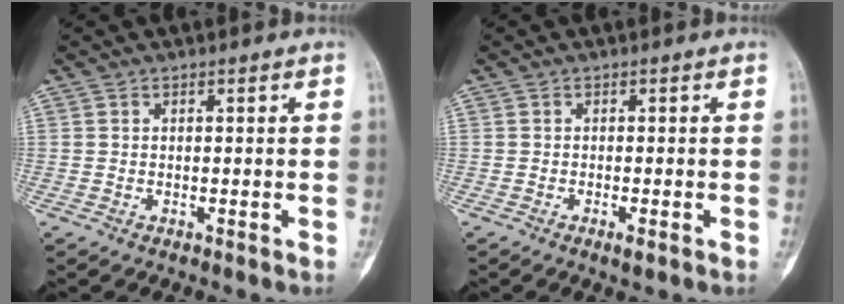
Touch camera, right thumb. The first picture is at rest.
{"total": 1.4, "force": [-0.6, 0.4, 1.2], "torque": [-0.019, -0.002, -0.010]}